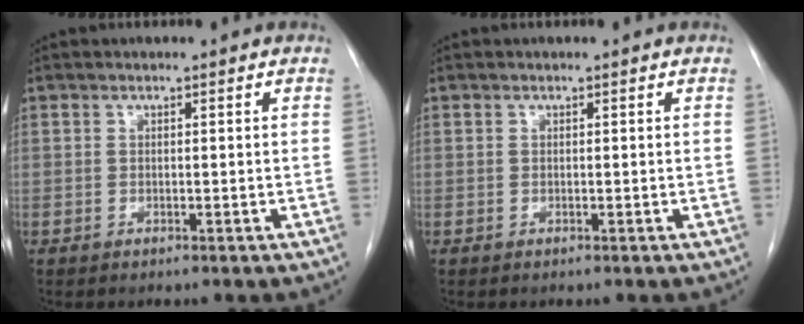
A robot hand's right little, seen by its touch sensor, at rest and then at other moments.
{"total": 0.0}